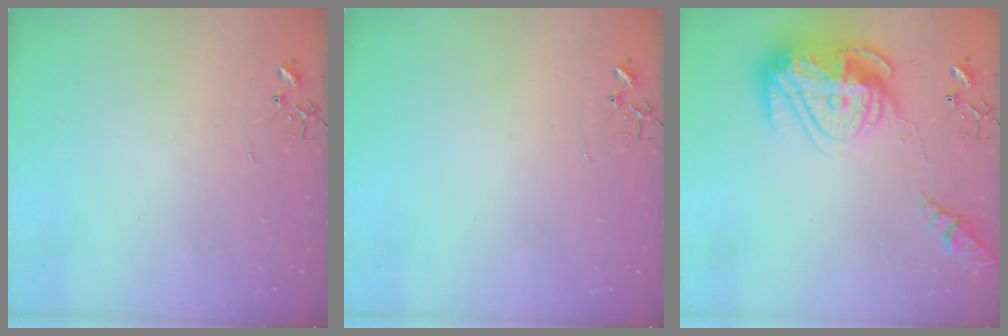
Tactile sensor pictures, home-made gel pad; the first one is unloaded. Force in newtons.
{"total": 0.0}
{"total": 18.9, "press": 18.9, "slide": 1.6}